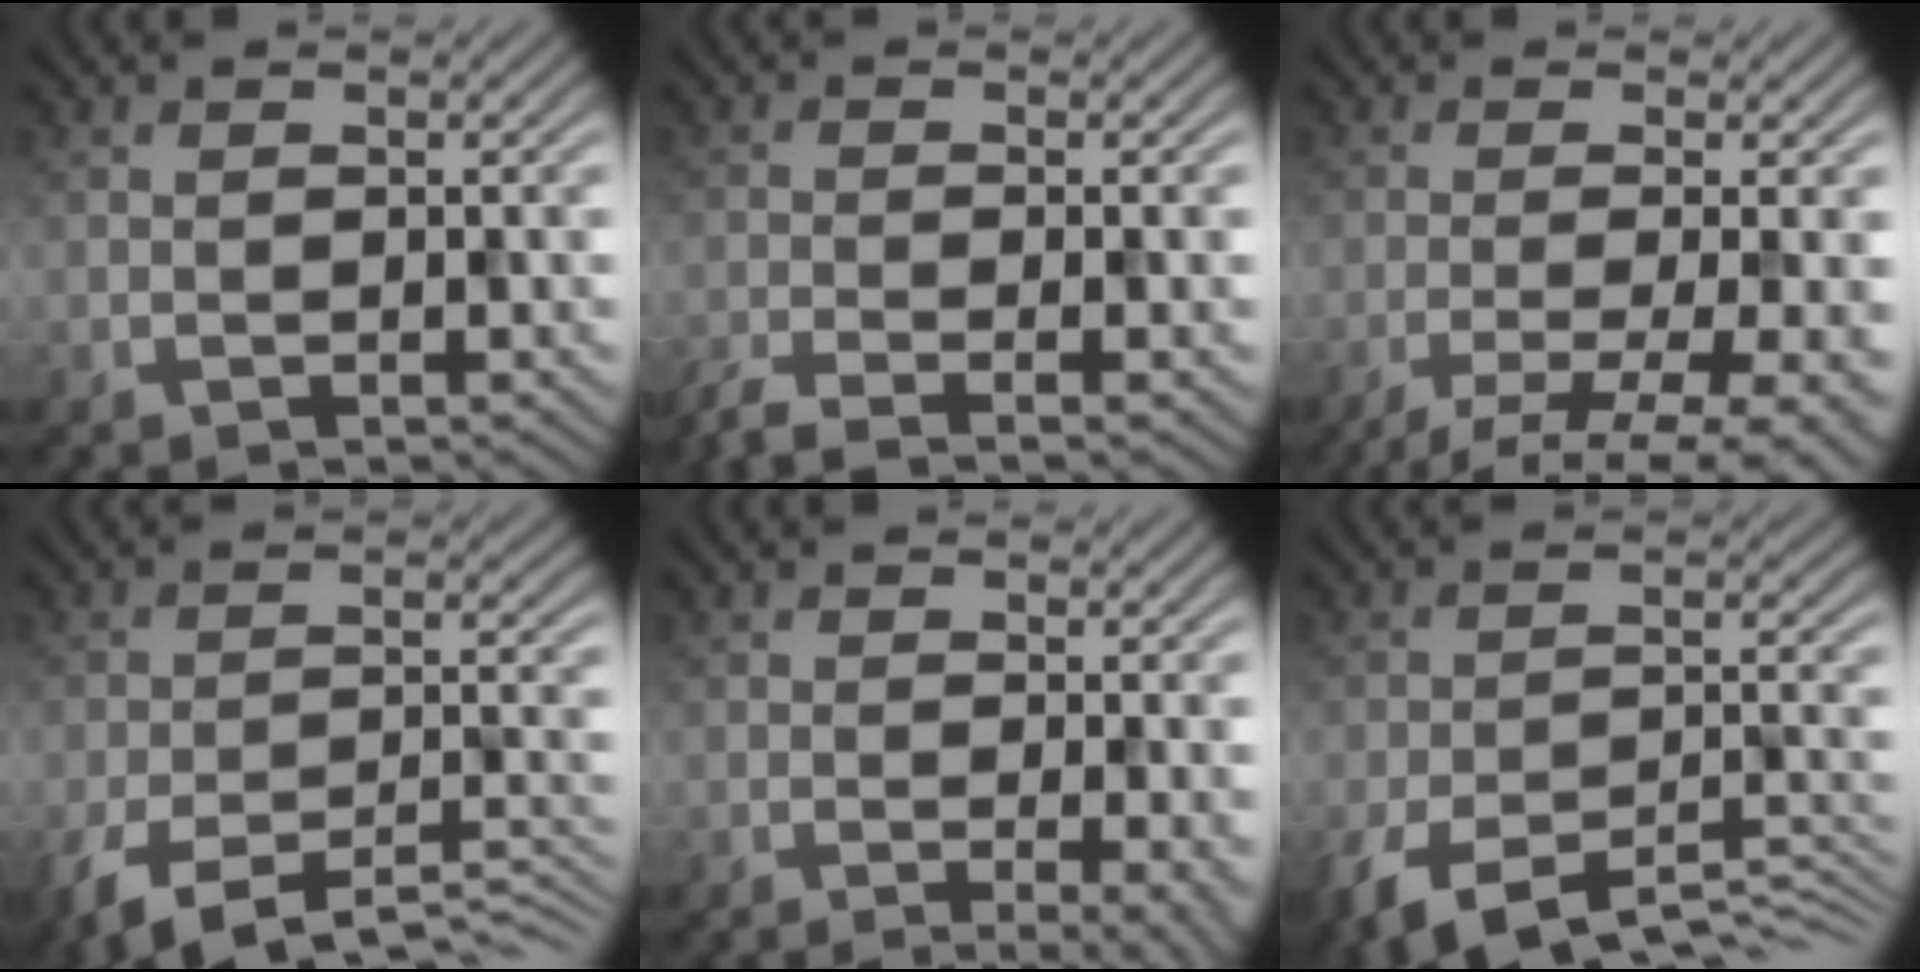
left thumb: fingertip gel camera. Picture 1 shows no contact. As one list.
[{"total": 4.2, "force": [-3.0, 0.7, 2.9], "torque": [-0.043, -0.006, -0.069]}, {"total": 8.0, "force": [-4.0, 1.9, 6.7], "torque": [-0.099, -0.010, -0.054]}, {"total": 8.5, "force": [-5.8, 2.9, 5.5], "torque": [-0.097, -0.008, -0.098]}, {"total": 4.3, "force": [-1.0, 1.0, 4.1], "torque": [-0.057, -0.007, -0.013]}, {"total": 9.3, "force": [-6.7, 3.2, 5.7], "torque": [-0.095, -0.009, -0.114]}]